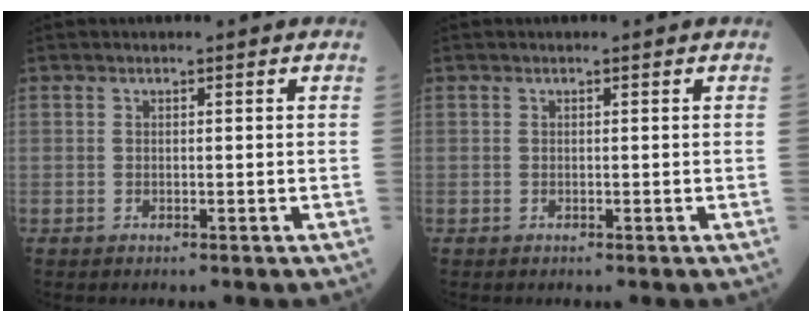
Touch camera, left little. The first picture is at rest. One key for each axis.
{"total": 0.0}